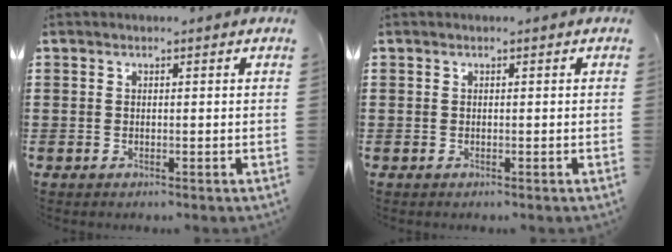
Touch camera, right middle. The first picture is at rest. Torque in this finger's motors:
{"motor_torque": [0.00, 0.00, 0.00, 0.00]}